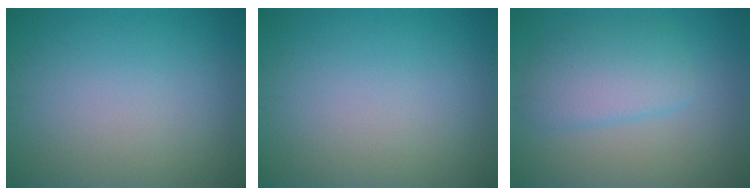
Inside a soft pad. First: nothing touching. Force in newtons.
{"total": 0.0}
{"total": 3.9, "press": 3.9, "slide": 0.1}